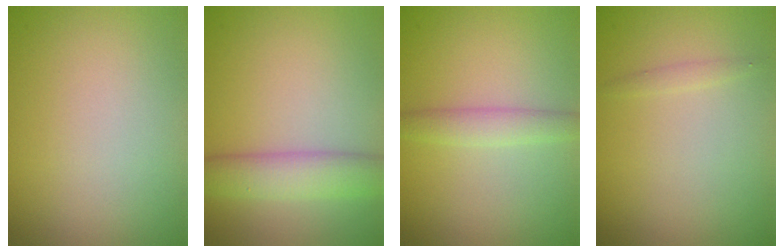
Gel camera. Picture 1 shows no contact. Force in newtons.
{"total": 4.4, "press": 4.4, "slide": 0.3}
{"total": 2.1, "press": 2.1, "slide": 0.1}
{"total": 0.6, "press": 0.6, "slide": 0.0}